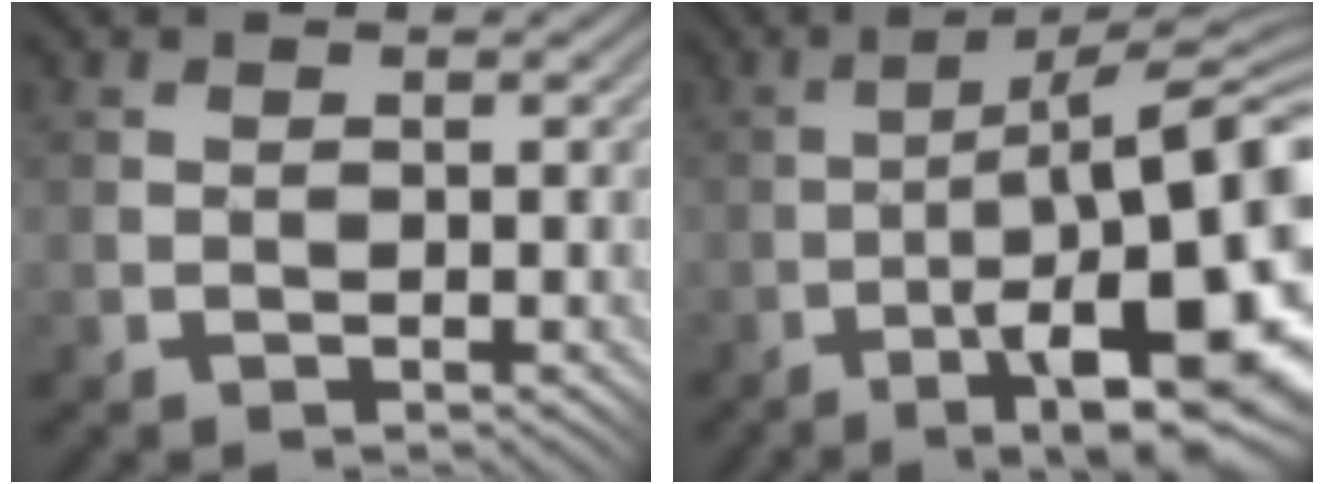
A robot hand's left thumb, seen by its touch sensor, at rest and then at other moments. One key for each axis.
{"total": 15.3, "fx": -4.9, "fy": 3.0, "fz": 14.2, "tx": -0.200, "ty": 0.010, "tz": -0.067}